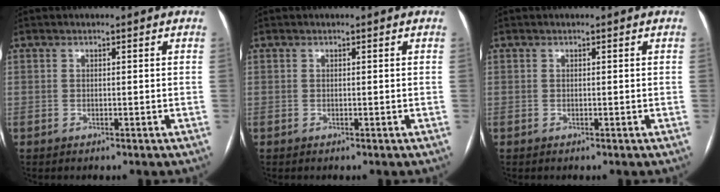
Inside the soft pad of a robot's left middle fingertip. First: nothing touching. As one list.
[{"total": 0.0}, {"total": 0.0}]